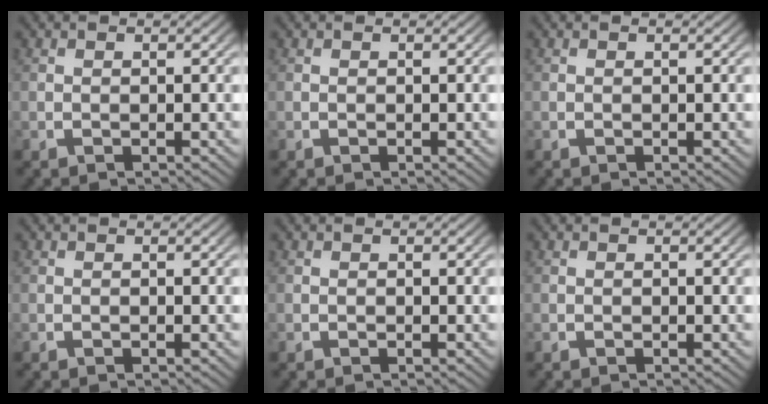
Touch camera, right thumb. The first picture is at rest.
{"total": 0.0}
{"total": 0.0}
{"total": 0.0}
{"total": 0.0}
{"total": 0.0}